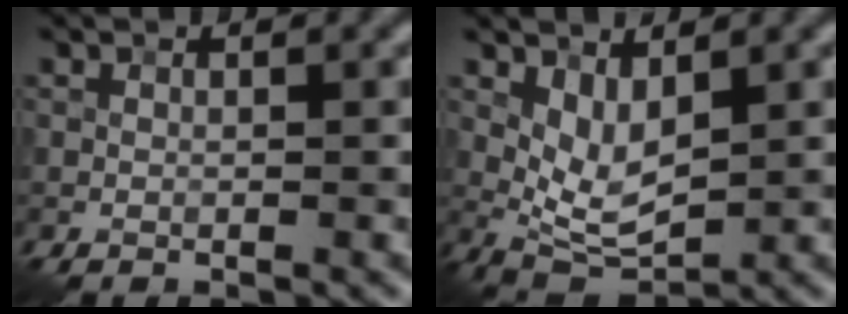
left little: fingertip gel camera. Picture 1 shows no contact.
{"total": 3.7, "force": [1.0, 2.0, 3.0], "torque": [-0.059, -0.013, 0.024]}